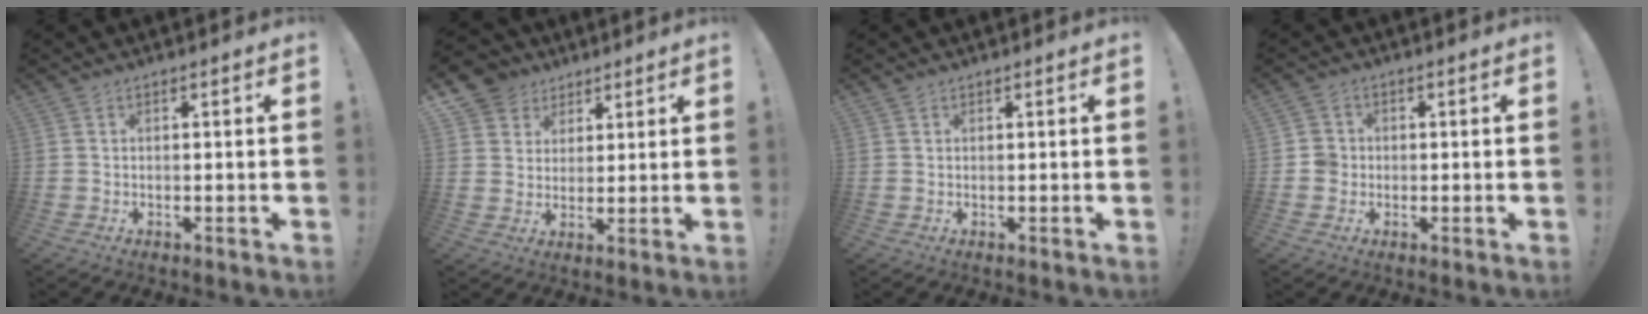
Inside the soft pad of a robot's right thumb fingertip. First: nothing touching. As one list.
[{"total": 7.5, "force": [3.9, 6.3, 0.9], "torque": [-0.017, -0.027, 0.081]}, {"total": 0.7, "force": [0.6, 0.4, 0.1], "torque": [0.002, -0.002, 0.010]}, {"total": 3.7, "force": [-0.8, 3.5, 0.9], "torque": [-0.009, 0.011, -0.014]}]